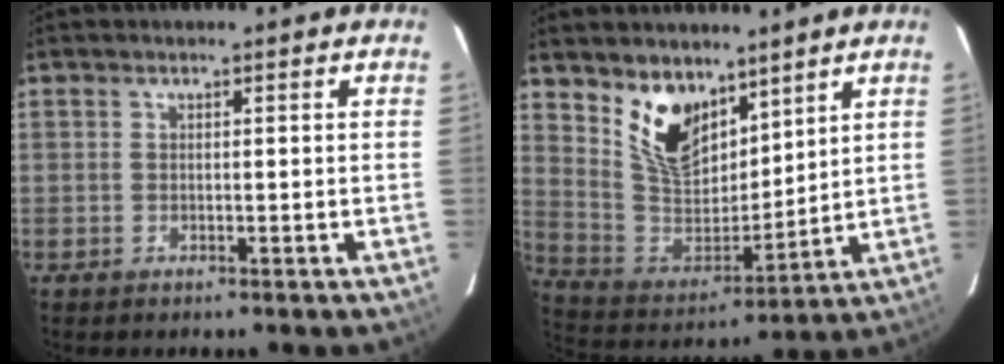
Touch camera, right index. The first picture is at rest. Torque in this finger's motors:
{"motor_torque": [0.32, 0.30, 0.43, 0.10]}